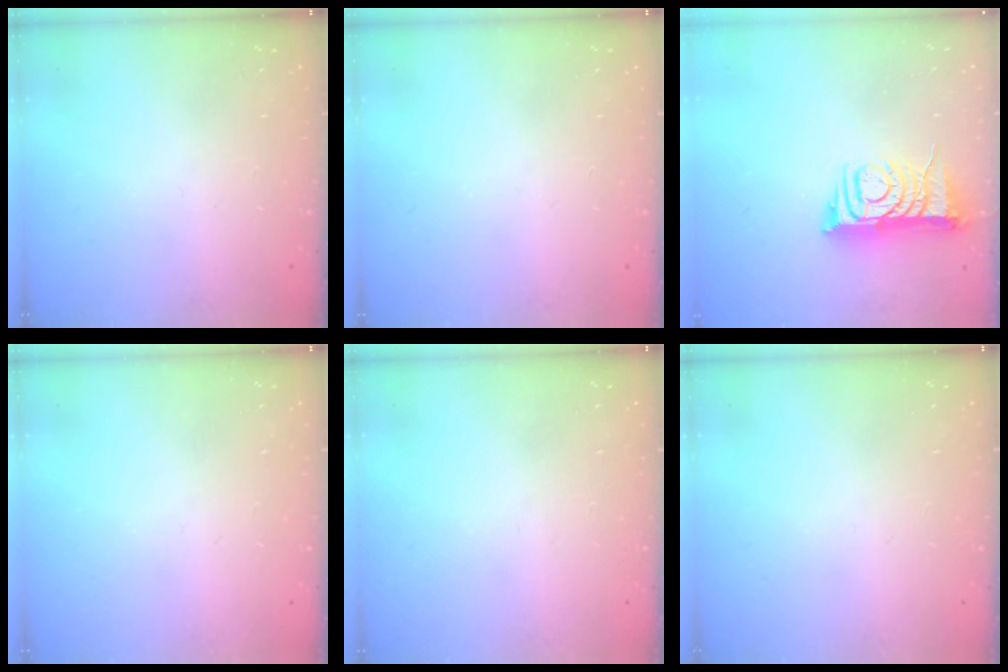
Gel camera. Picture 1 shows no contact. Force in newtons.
{"total": 0.0}
{"total": 9.0, "press": 8.9, "slide": 1.0}
{"total": 0.0}
{"total": 0.0}
{"total": 0.0}